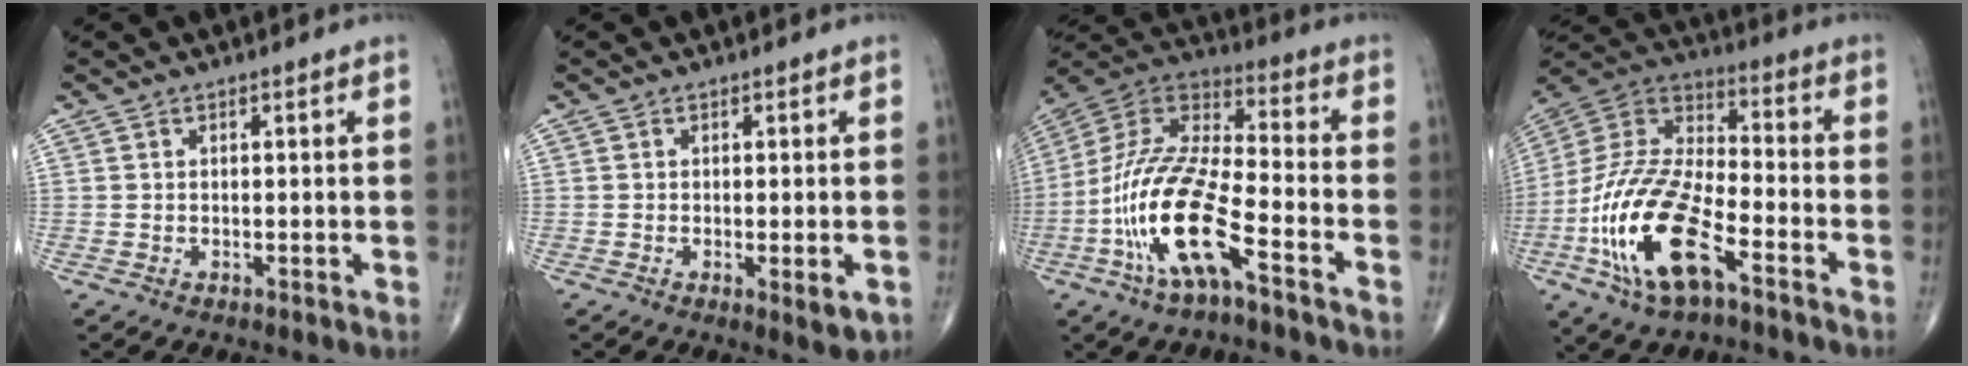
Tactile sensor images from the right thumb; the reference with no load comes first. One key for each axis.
{"total": 3.5, "fx": -1.0, "fy": 1.0, "fz": 3.2, "tx": -0.044, "ty": -0.010, "tz": -0.011}
{"total": 18.6, "fx": -7.9, "fy": 5.6, "fz": 15.8, "tx": -0.334, "ty": 0.047, "tz": -0.150}
{"total": 20.7, "fx": -9.0, "fy": 8.7, "fz": 16.5, "tx": -0.344, "ty": 0.042, "tz": -0.167}